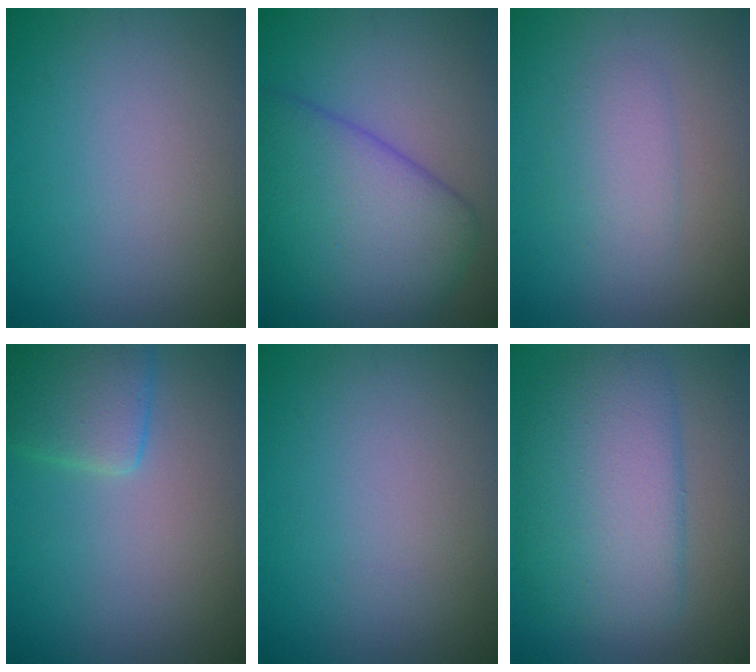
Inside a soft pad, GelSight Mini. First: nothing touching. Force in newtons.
{"total": 8.6, "press": 8.6, "slide": 0.4}
{"total": 2.0, "press": 2.0, "slide": 0.1}
{"total": 3.6, "press": 3.6, "slide": 0.2}
{"total": 0.0}
{"total": 7.0, "press": 7.0, "slide": 0.3}